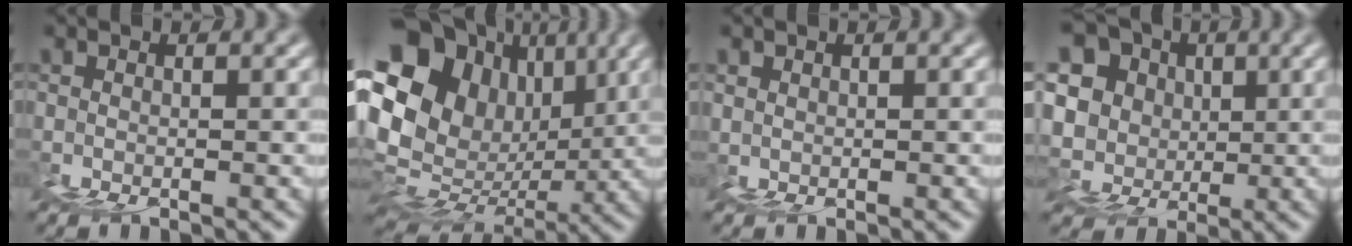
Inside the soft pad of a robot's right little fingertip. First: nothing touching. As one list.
[{"total": 16.0, "force": [5.9, 12.3, 8.4], "torque": [-0.177, 0.022, 0.134]}, {"total": 0.7, "force": [0.5, 0.5, -0.1], "torque": [0.008, 0.005, 0.011]}, {"total": 15.1, "force": [8.7, 11.3, 4.9], "torque": [-0.153, 0.057, 0.160]}]